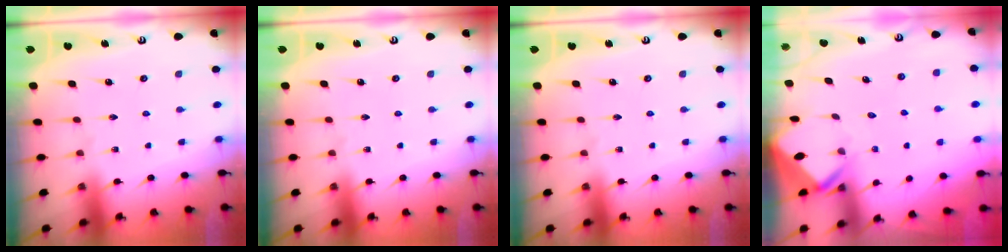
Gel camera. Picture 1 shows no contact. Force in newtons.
{"total": 0.0}
{"total": 0.0}
{"total": 3.0, "press": 3.0, "slide": 0.4}